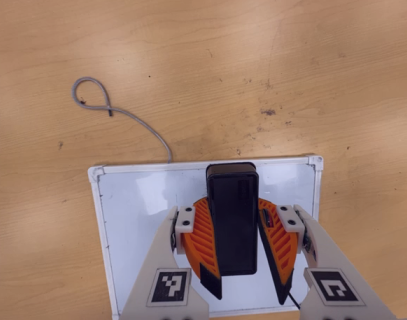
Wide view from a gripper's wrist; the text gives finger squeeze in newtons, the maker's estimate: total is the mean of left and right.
{"total": 9.9, "left": 9.9, "right": 10.0}